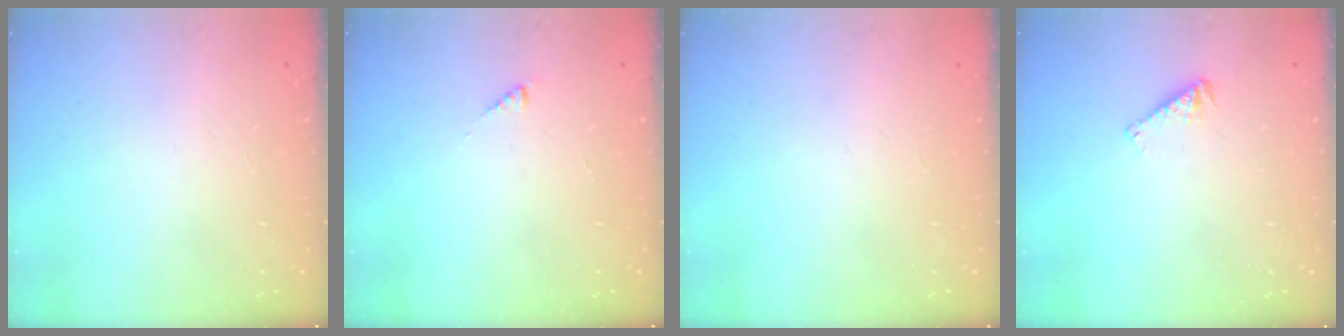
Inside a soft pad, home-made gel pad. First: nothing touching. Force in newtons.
{"total": 2.0, "press": 2.0, "slide": 0.3}
{"total": 0.0}
{"total": 3.5, "press": 3.5, "slide": 0.2}